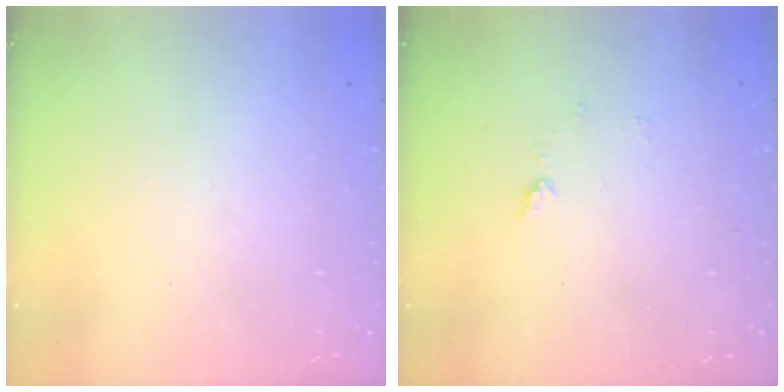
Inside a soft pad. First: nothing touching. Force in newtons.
{"total": 5.2, "press": 5.1, "slide": 0.6}